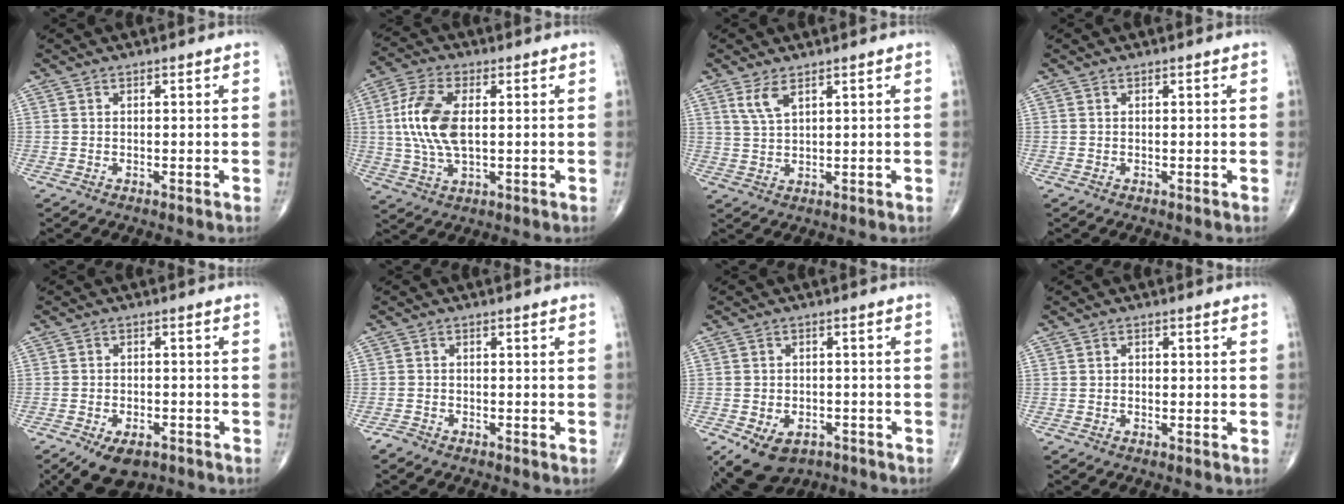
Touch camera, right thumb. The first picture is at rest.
{"total": 11.7, "force": [1.1, 5.8, 10.1], "torque": [-0.218, 0.004, 0.022]}
{"total": 3.8, "force": [2.3, 1.4, 2.8], "torque": [-0.056, -0.008, 0.053]}
{"total": 0.0}
{"total": 8.1, "force": [-5.2, 4.3, 4.5], "torque": [-0.062, 0.011, -0.079]}
{"total": 1.4, "force": [-1.3, 0.5, 0.2], "torque": [-0.009, -0.001, -0.028]}
{"total": 10.1, "force": [-5.5, 6.8, 5.0], "torque": [-0.082, 0.024, -0.073]}
{"total": 0.7, "force": [-0.1, 0.6, 0.4], "torque": [-0.001, 0.002, -0.003]}